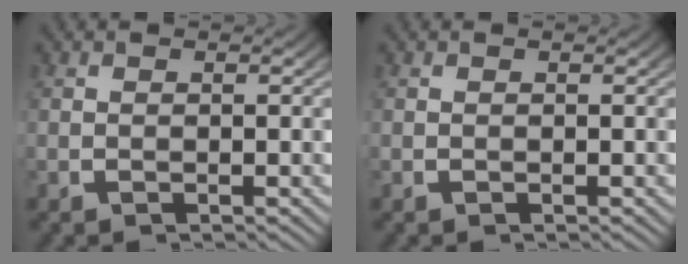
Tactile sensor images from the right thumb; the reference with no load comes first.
{"total": 0.0}